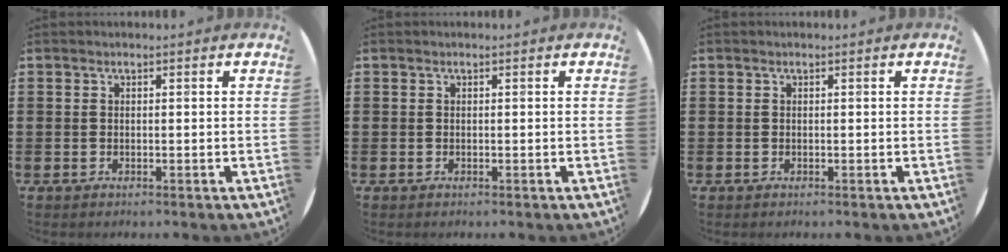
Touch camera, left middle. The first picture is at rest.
{"total": 0.0}
{"total": 0.0}